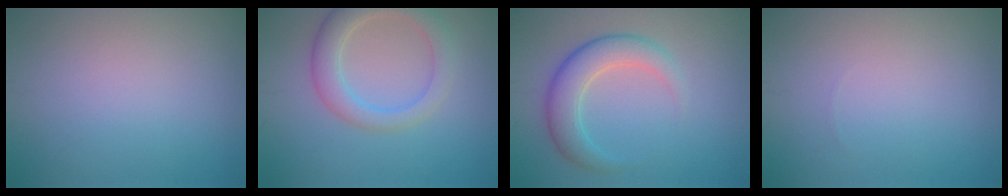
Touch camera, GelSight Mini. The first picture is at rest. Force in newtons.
{"total": 4.4, "press": 4.4, "slide": 0.4}
{"total": 4.5, "press": 4.5, "slide": 0.2}
{"total": 0.0}